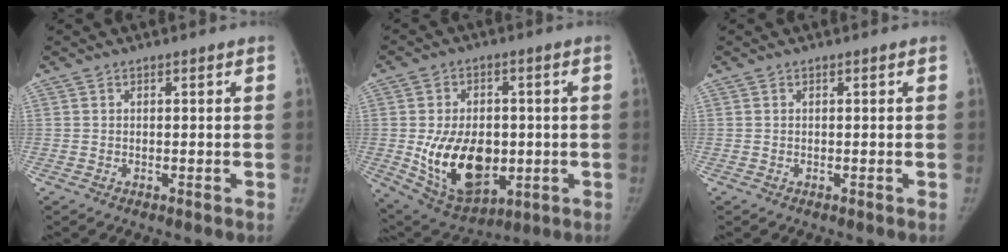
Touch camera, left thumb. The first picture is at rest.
{"total": 17.0, "force": [-2.4, 11.4, 12.4], "torque": [-0.165, -0.005, -0.011]}
{"total": 0.0}